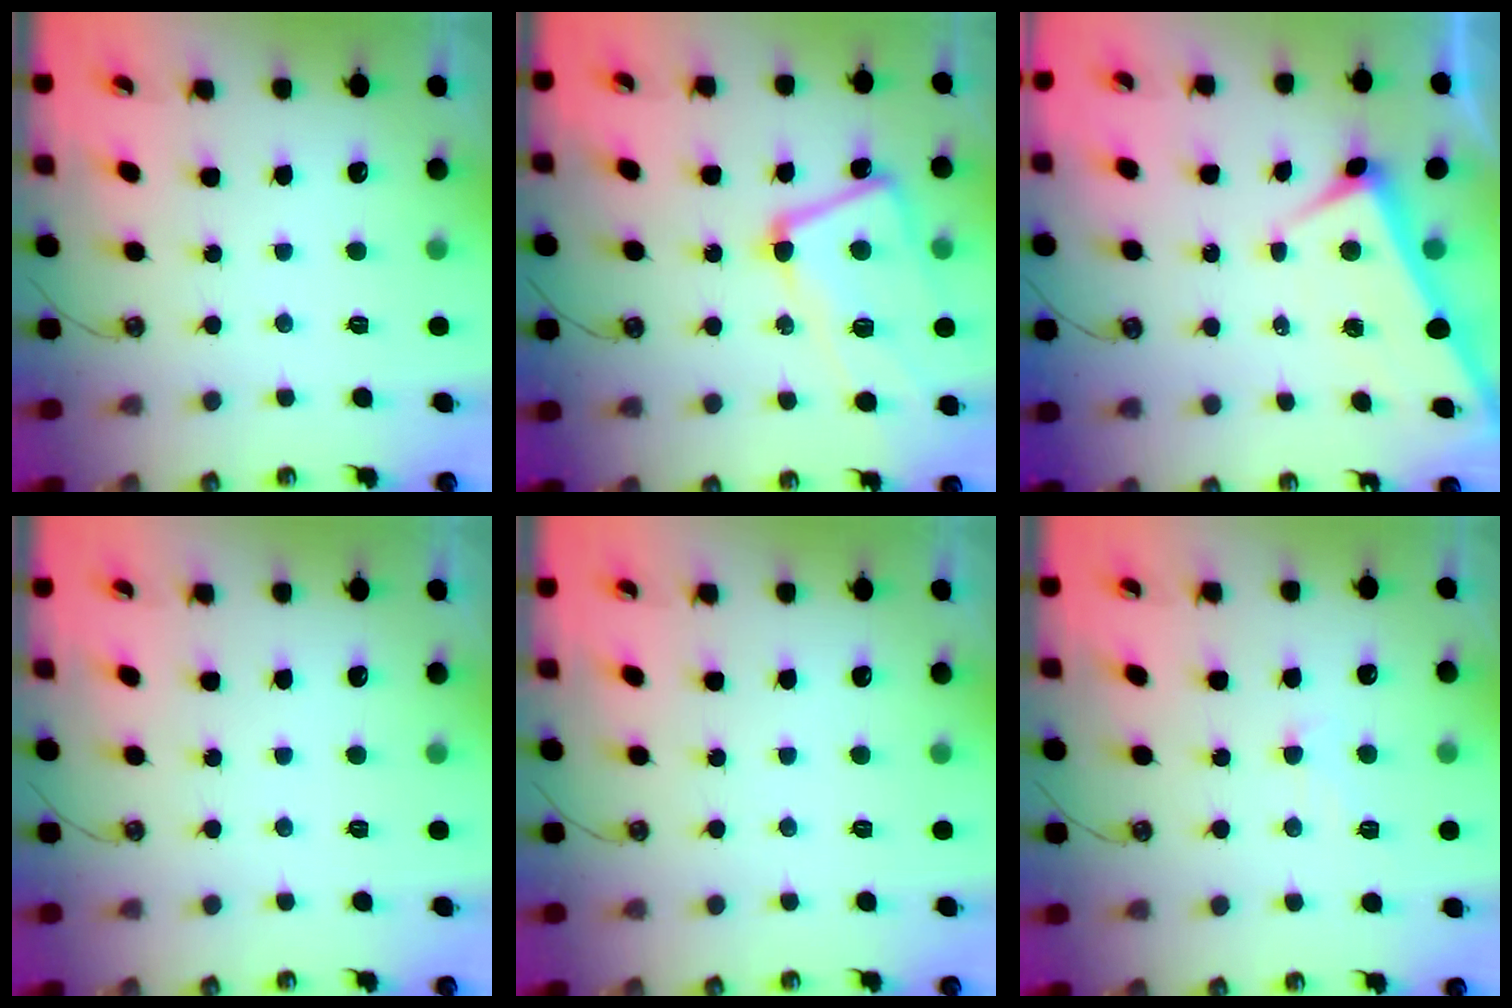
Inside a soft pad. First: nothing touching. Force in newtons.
{"total": 8.1, "press": 7.8, "slide": 1.8}
{"total": 2.8, "press": 2.8, "slide": 0.6}
{"total": 0.0}
{"total": 0.0}
{"total": 2.5, "press": 2.4, "slide": 0.7}